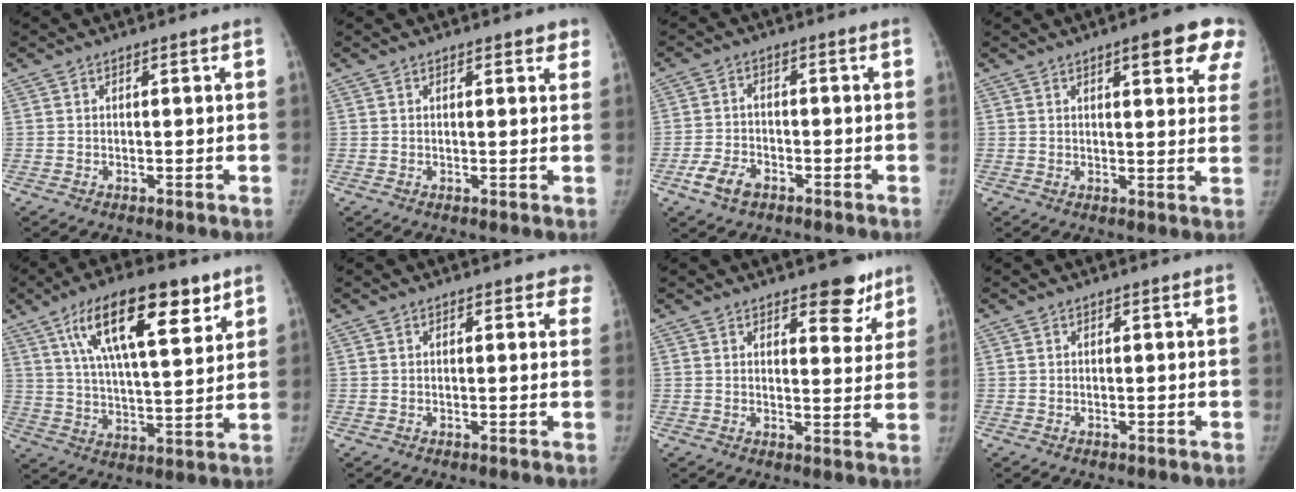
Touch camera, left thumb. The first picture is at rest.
{"total": 2.5, "force": [1.8, 1.1, 1.3], "torque": [0.011, -0.004, 0.016]}
{"total": 5.6, "force": [-3.2, 3.3, 3.2], "torque": [-0.063, 0.015, -0.057]}
{"total": 10.9, "force": [6.2, 3.3, 8.3], "torque": [-0.064, -0.021, 0.066]}
{"total": 19.4, "force": [10.1, 6.8, 15.1], "torque": [-0.226, -0.024, 0.174]}
{"total": 3.3, "force": [2.7, 1.6, 0.9], "torque": [0.029, -0.007, 0.014]}
{"total": 7.5, "force": [5.2, 3.3, 4.3], "torque": [-0.016, -0.031, 0.068]}
{"total": 0.0}